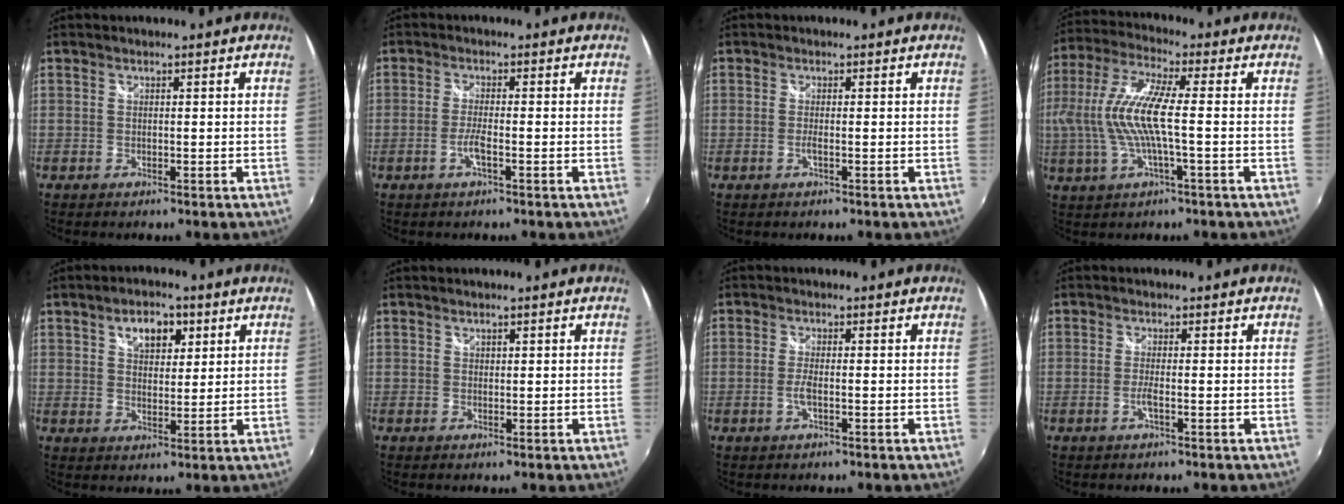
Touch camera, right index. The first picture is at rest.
{"total": 2.8, "force": [-1.2, -0.1, 2.5], "torque": [-0.054, -0.003, -0.027]}
{"total": 1.3, "force": [-0.5, -0.3, 1.1], "torque": [-0.022, -0.002, -0.010]}
{"total": 12.6, "force": [-1.0, 1.8, 12.4], "torque": [-0.244, -0.001, -0.018]}
{"total": 6.7, "force": [3.3, 4.0, 4.3], "torque": [-0.067, 0.017, 0.054]}
{"total": 0.6, "force": [0.4, 0.3, 0.2], "torque": [-0.002, 0.001, 0.007]}
{"total": 2.3, "force": [-0.7, 0.2, 2.1], "torque": [-0.046, -0.004, -0.014]}
{"total": 1.8, "force": [-0.7, -0.2, 1.7], "torque": [-0.034, -0.004, -0.015]}